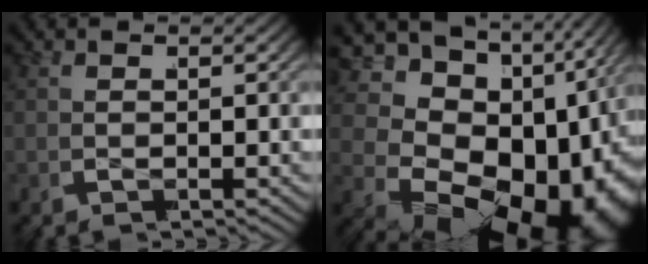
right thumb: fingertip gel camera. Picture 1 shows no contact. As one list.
[{"total": 19.9, "force": [-2.6, 13.4, 14.5], "torque": [-0.254, -0.042, -0.029]}]